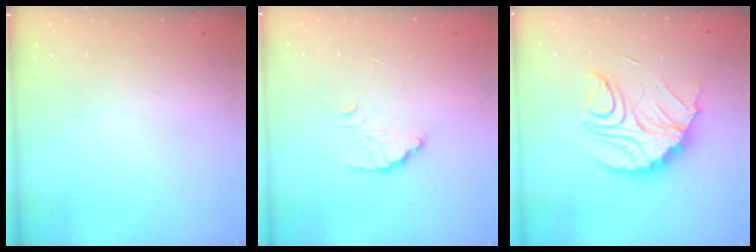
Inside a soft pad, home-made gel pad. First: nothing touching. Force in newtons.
{"total": 2.6, "press": 2.6, "slide": 0.2}
{"total": 20.0, "press": 20.0, "slide": 1.5}